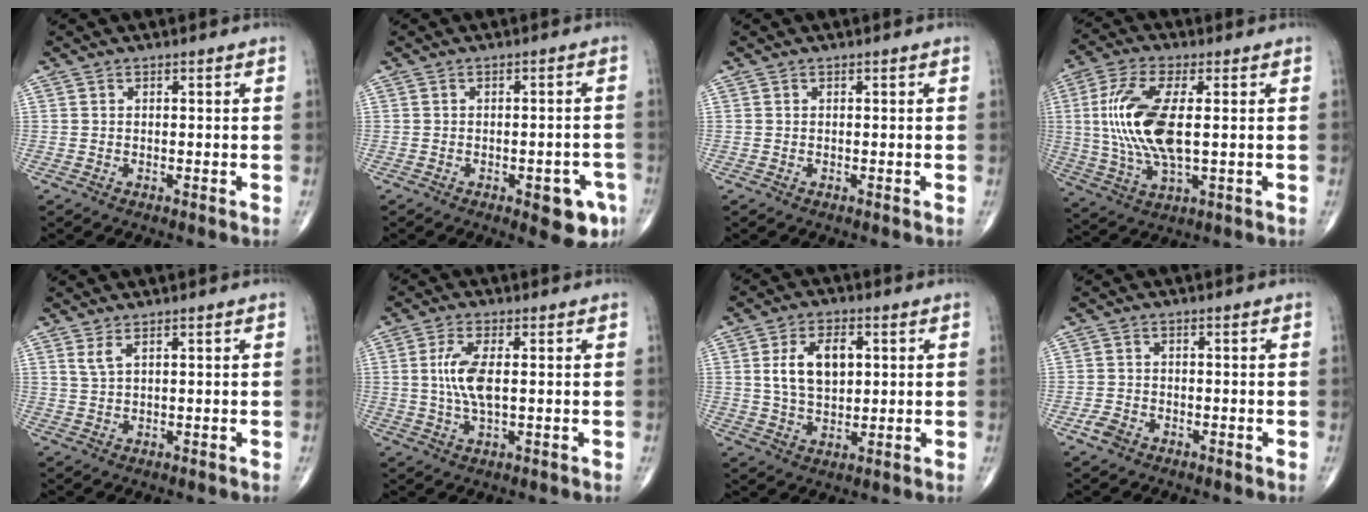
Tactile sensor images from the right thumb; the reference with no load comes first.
{"total": 7.0, "force": [-3.2, 2.8, 5.6], "torque": [-0.047, 0.013, -0.033]}
{"total": 0.0}
{"total": 15.1, "force": [1.2, 5.8, 13.8], "torque": [-0.306, -0.003, 0.026]}
{"total": 2.0, "force": [1.3, 0.4, 1.5], "torque": [-0.039, -0.003, 0.032]}
{"total": 7.0, "force": [0.6, 2.5, 6.5], "torque": [-0.147, -0.002, 0.013]}
{"total": 9.6, "force": [2.1, 5.7, 7.5], "torque": [-0.122, -0.002, 0.041]}
{"total": 2.5, "force": [-1.5, 1.6, 1.1], "torque": [-0.020, 0.007, -0.027]}